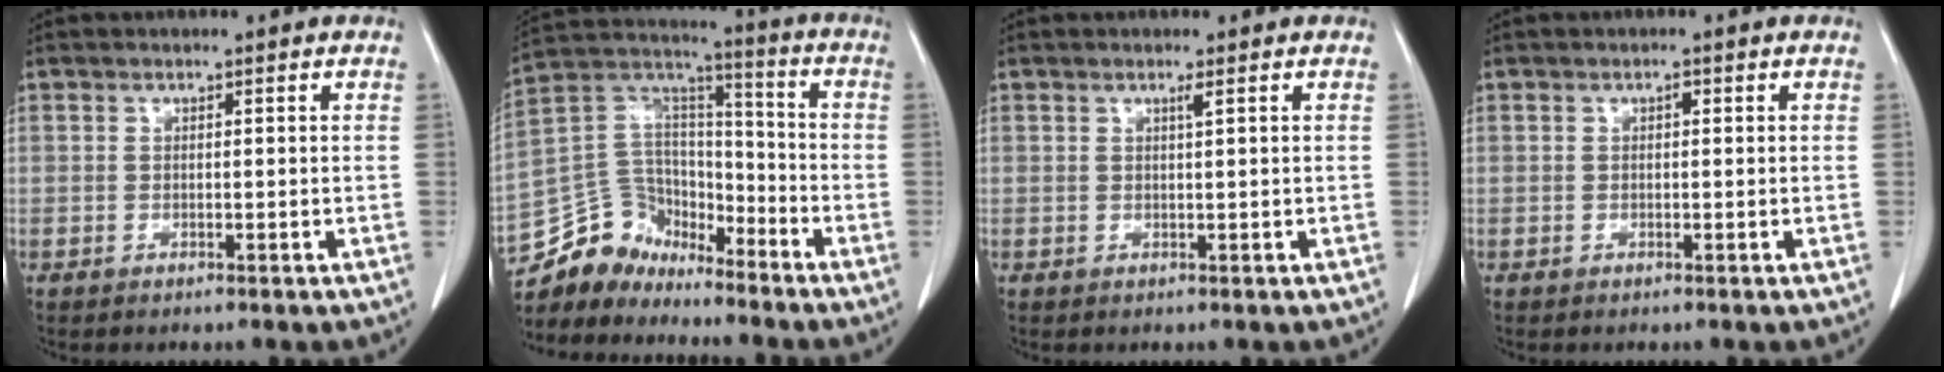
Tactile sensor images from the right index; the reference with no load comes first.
{"total": 12.5, "force": [-10.8, 6.0, 2.2], "torque": [-0.051, 0.060, -0.203]}
{"total": 0.8, "force": [0.4, -0.2, 0.6], "torque": [-0.019, -0.003, 0.011]}
{"total": 0.5, "force": [0.1, 0.3, 0.4], "torque": [-0.008, 0.002, 0.001]}